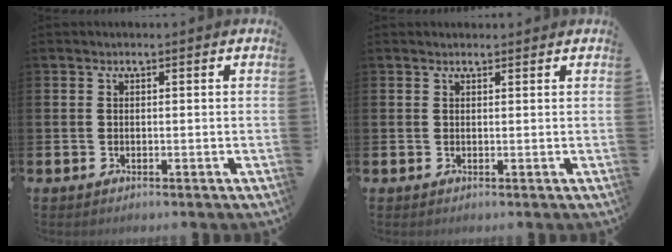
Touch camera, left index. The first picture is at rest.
{"total": 0.8, "force": [0.8, 0.2, 0.2], "torque": [0.006, -0.001, 0.012]}